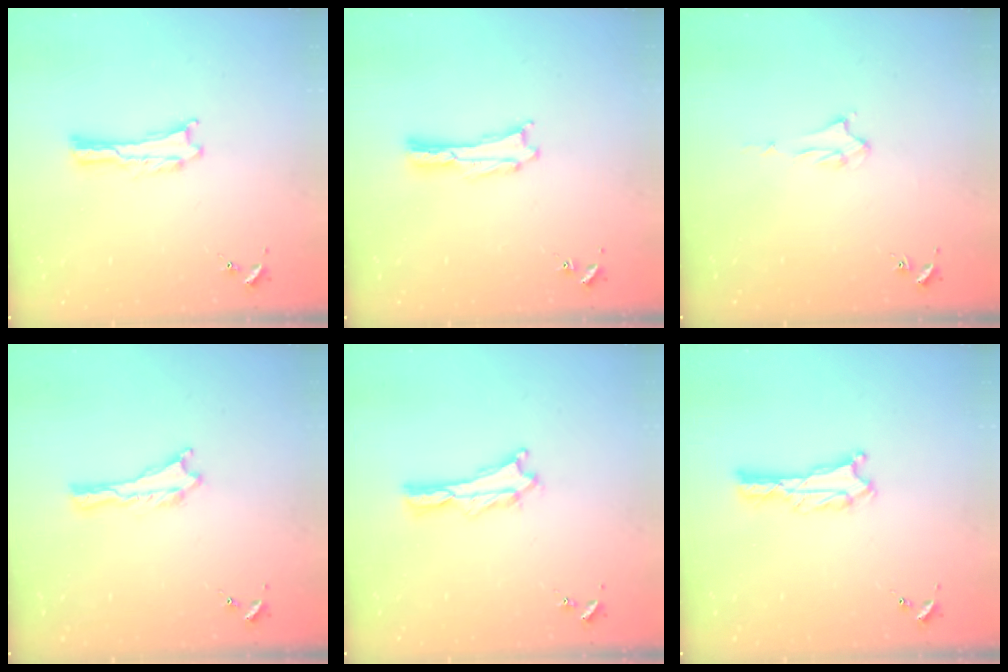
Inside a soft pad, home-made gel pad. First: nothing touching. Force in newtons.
{"total": 0.0}
{"total": 1.9, "press": 1.9, "slide": 0.1}
{"total": 0.0}
{"total": 0.9, "press": 0.9, "slide": 0.2}
{"total": 0.7, "press": 0.7, "slide": 0.1}